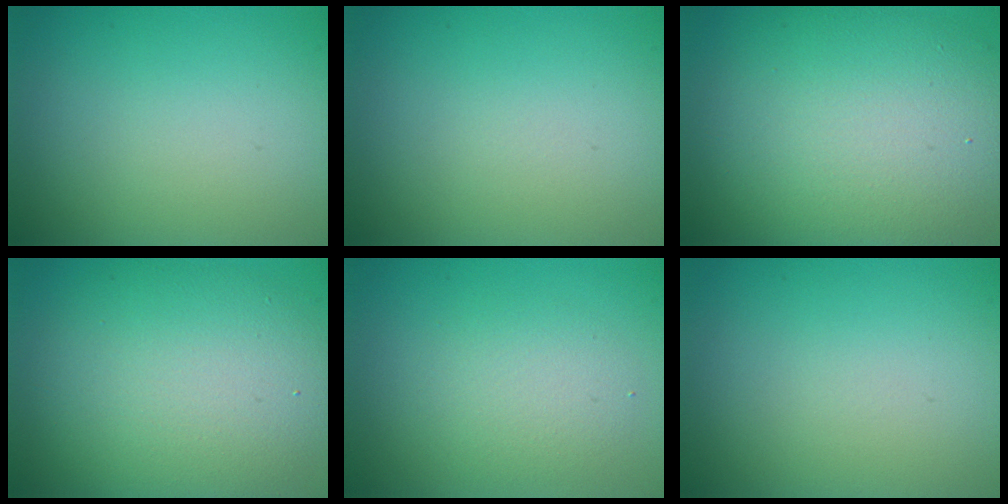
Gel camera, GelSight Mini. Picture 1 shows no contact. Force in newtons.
{"total": 0.0}
{"total": 11.8, "press": 11.7, "slide": 1.0}
{"total": 8.8, "press": 8.8, "slide": 0.8}
{"total": 2.6, "press": 2.6, "slide": 0.2}
{"total": 0.0}